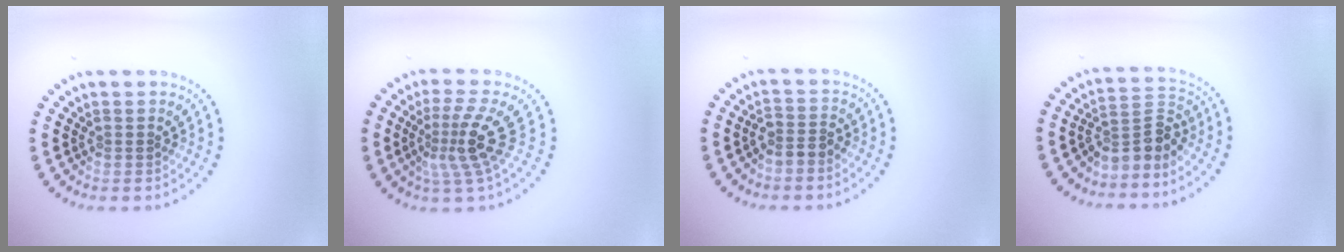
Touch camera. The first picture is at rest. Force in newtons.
{"total": 4.0, "press": 2.6, "slide": 3.0}
{"total": 1.8, "press": 1.4, "slide": 1.1}
{"total": 3.1, "press": 2.2, "slide": 2.2}